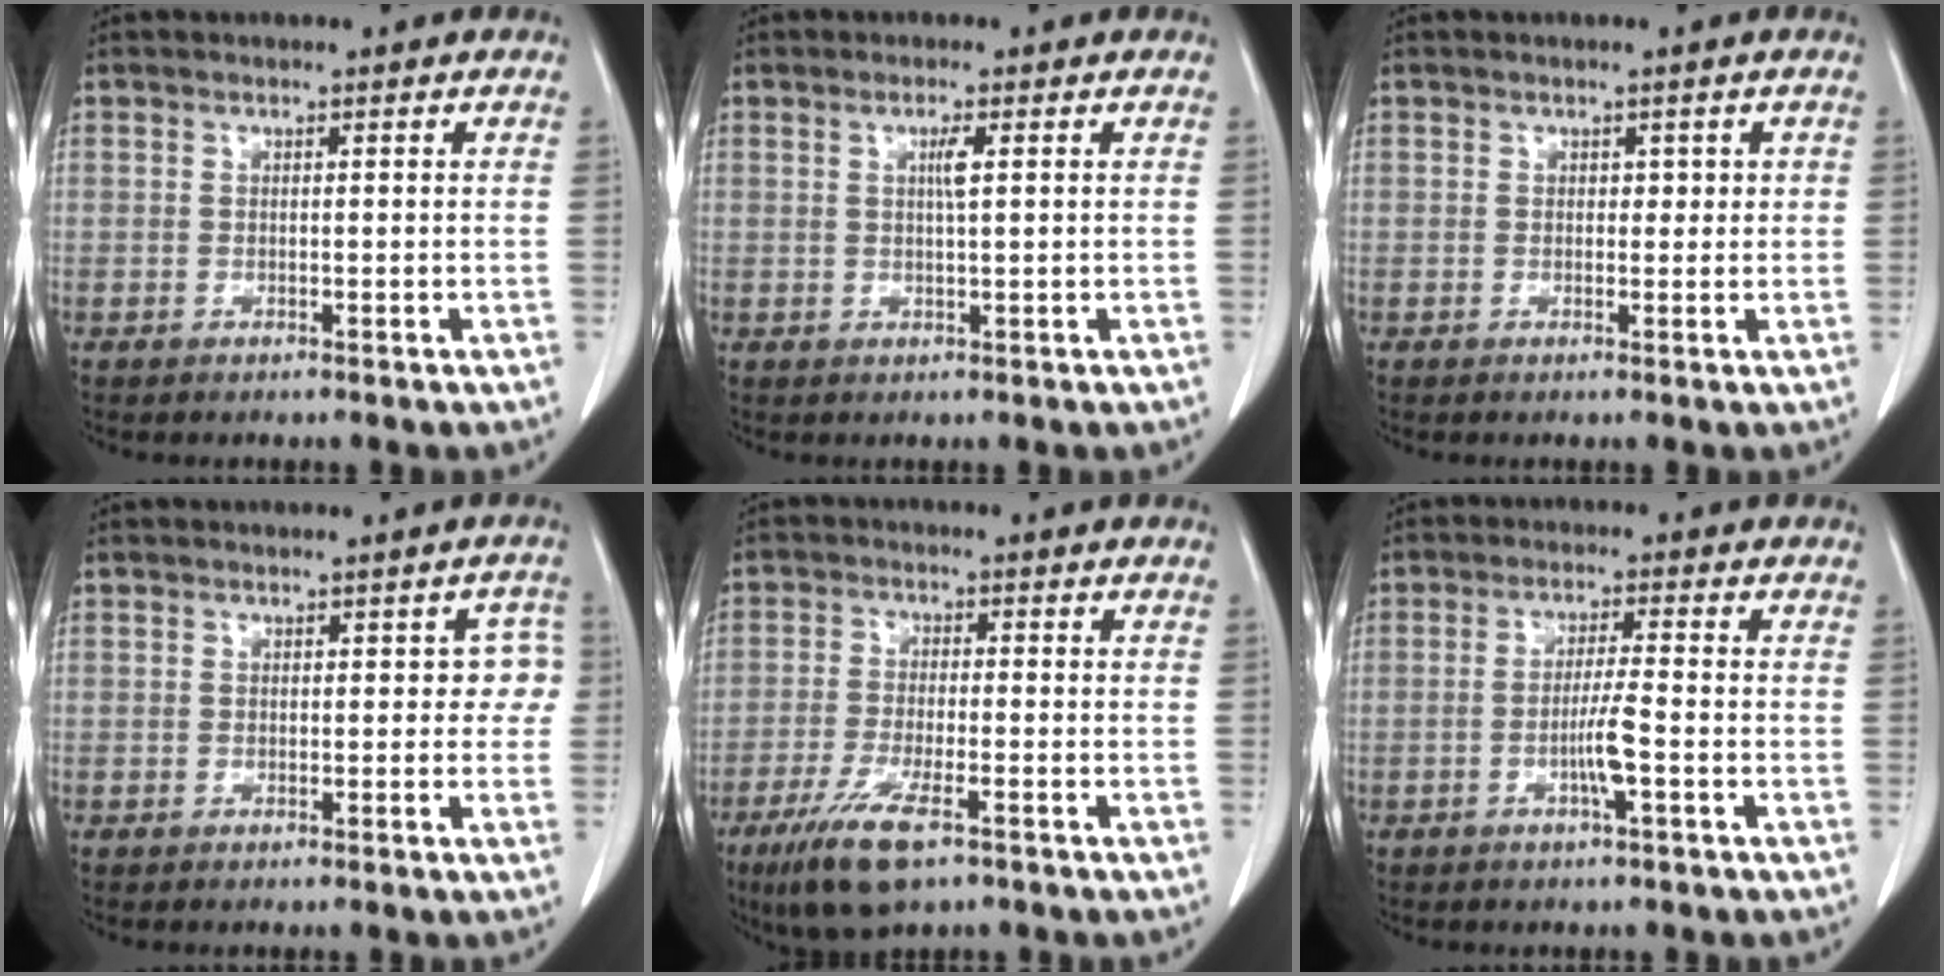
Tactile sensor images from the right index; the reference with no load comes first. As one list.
[{"total": 2.0, "force": [0.5, -0.1, 1.9], "torque": [-0.037, 0.000, 0.009]}, {"total": 1.4, "force": [0.4, 1.0, 0.8], "torque": [-0.001, 0.001, 0.003]}, {"total": 2.7, "force": [0.1, 1.8, 1.9], "torque": [-0.002, 0.022, -0.003]}, {"total": 8.6, "force": [-5.2, 1.8, 6.6], "torque": [-0.133, -0.020, -0.089]}, {"total": 4.2, "force": [-1.4, -0.4, 3.9], "torque": [-0.078, -0.002, -0.026]}]